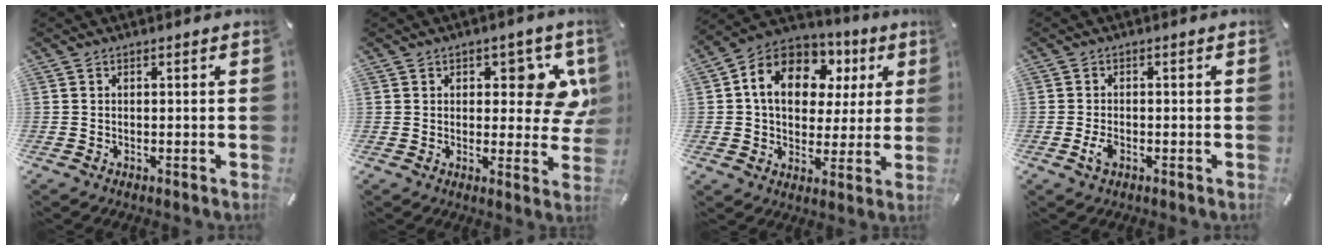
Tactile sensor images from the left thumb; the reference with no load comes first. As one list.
[{"total": 9.8, "force": [3.9, 5.6, 7.0], "torque": [-0.071, -0.020, 0.062]}, {"total": 14.6, "force": [4.7, 11.3, 8.0], "torque": [-0.149, -0.012, 0.087]}, {"total": 2.8, "force": [-1.0, 1.5, 2.1], "torque": [-0.058, -0.005, -0.023]}]